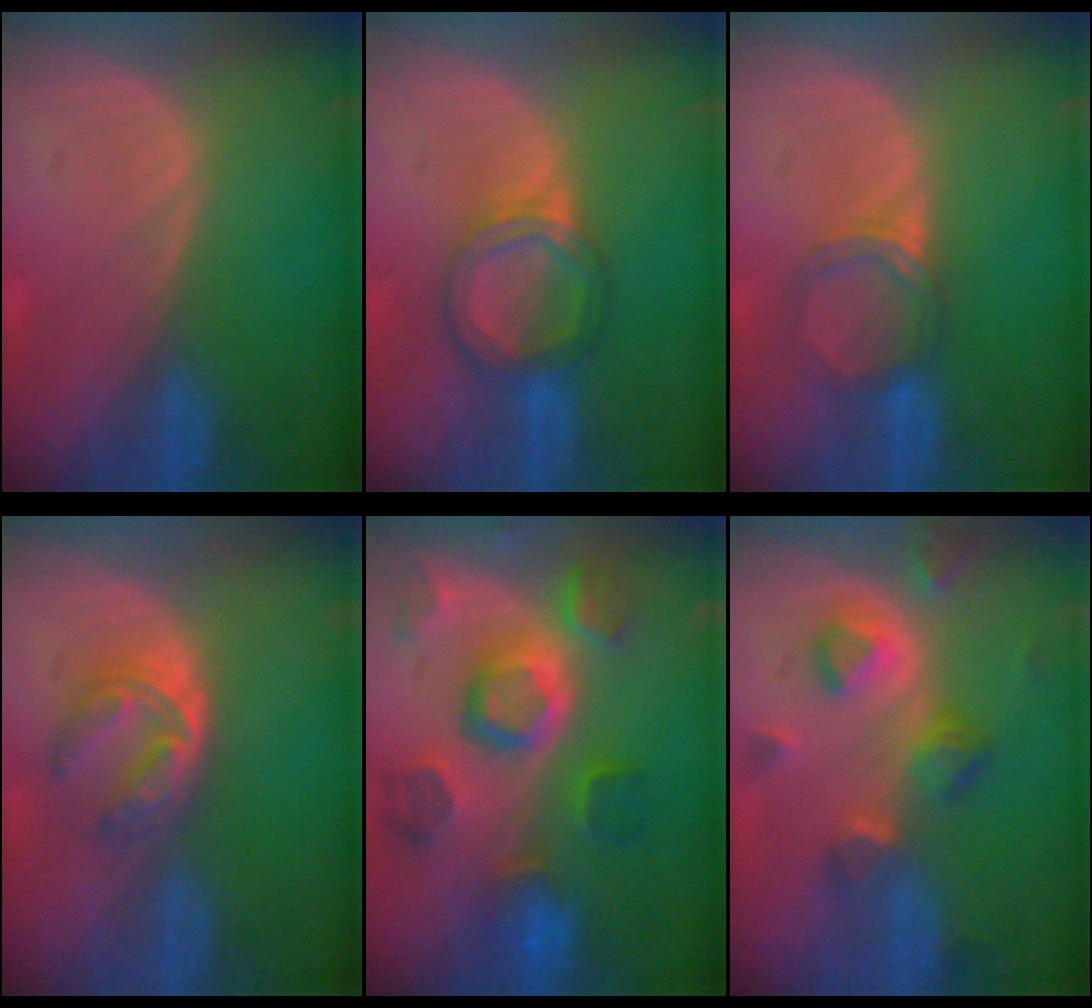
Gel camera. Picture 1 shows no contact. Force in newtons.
{"total": 6.0, "press": 5.4, "slide": 2.5}
{"total": 4.1, "press": 3.8, "slide": 1.6}
{"total": 6.1, "press": 5.2, "slide": 3.2}
{"total": 11.2, "press": 10.0, "slide": 5.2}
{"total": 7.7, "press": 7.1, "slide": 3.0}